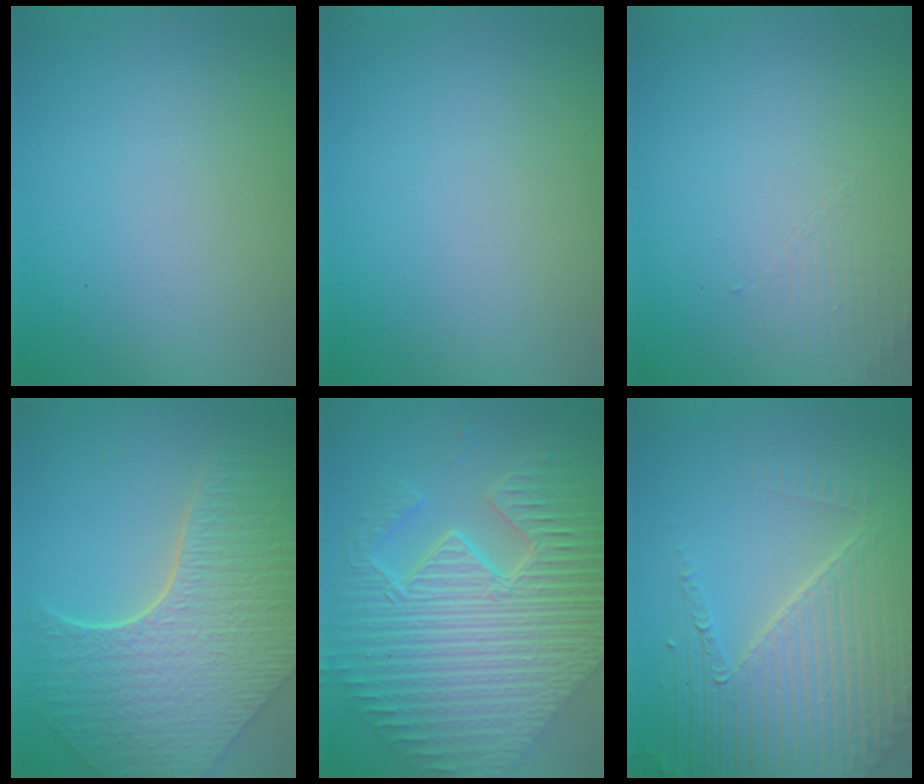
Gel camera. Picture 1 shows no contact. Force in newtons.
{"total": 0.0}
{"total": 1.3, "press": 0.1, "slide": 1.3}
{"total": 8.4, "press": 6.3, "slide": 5.6}
{"total": 11.7, "press": 7.7, "slide": 8.8}
{"total": 7.9, "press": 5.5, "slide": 5.7}